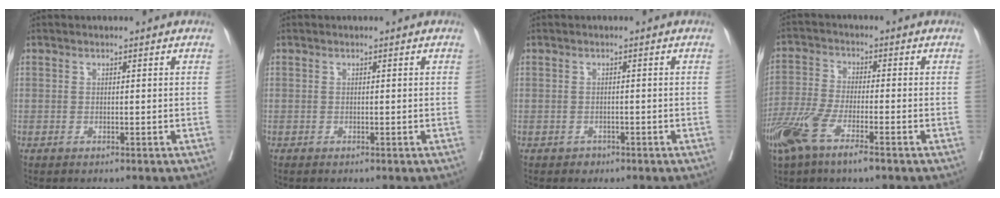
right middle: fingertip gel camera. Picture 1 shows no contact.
{"total": 0.0}
{"total": 1.0, "force": [-0.7, 0.7, 0.1], "torque": [-0.001, 0.002, -0.010]}
{"total": 8.8, "force": [-5.2, 1.7, 6.9], "torque": [-0.148, -0.018, -0.102]}